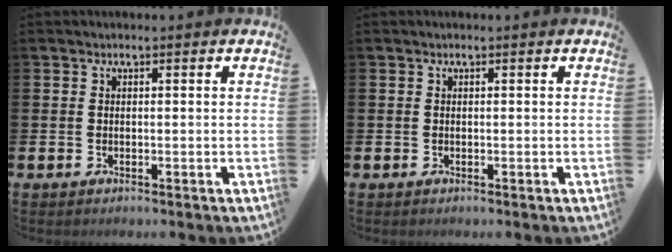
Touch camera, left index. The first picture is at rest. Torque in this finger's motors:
{"motor_torque": [0.00, 0.00, 0.03, 0.00]}